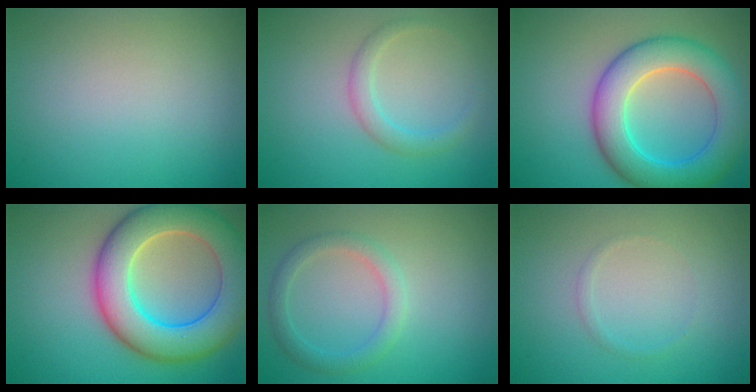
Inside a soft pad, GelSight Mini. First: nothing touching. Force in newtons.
{"total": 1.9, "press": 1.9, "slide": 0.2}
{"total": 8.0, "press": 8.0, "slide": 0.2}
{"total": 10.1, "press": 10.1, "slide": 0.5}
{"total": 2.3, "press": 2.3, "slide": 0.0}
{"total": 0.6, "press": 0.6, "slide": 0.0}